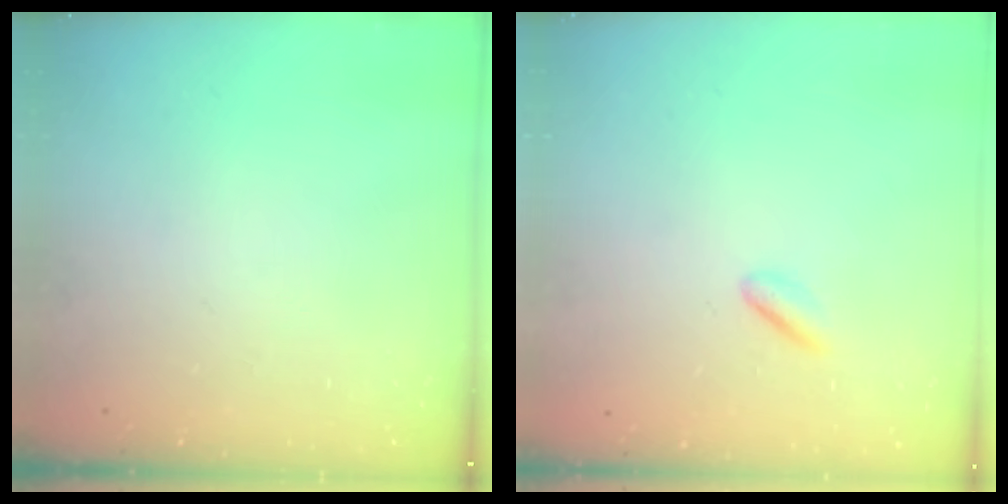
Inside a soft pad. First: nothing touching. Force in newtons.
{"total": 2.4, "press": 2.2, "slide": 1.0}